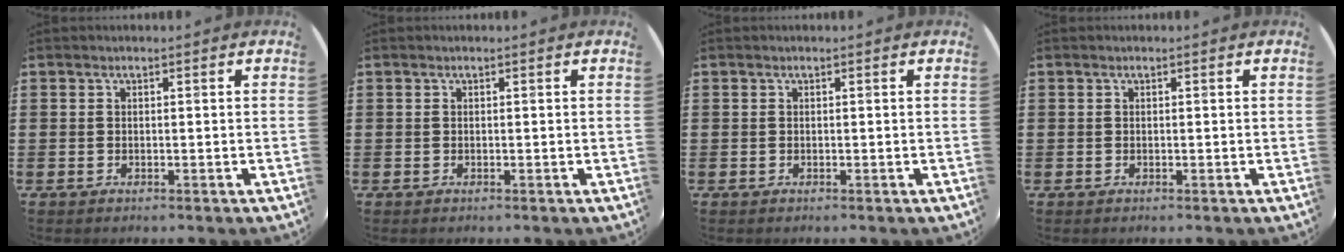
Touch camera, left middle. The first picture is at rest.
{"total": 0.0}
{"total": 0.0}
{"total": 0.0}